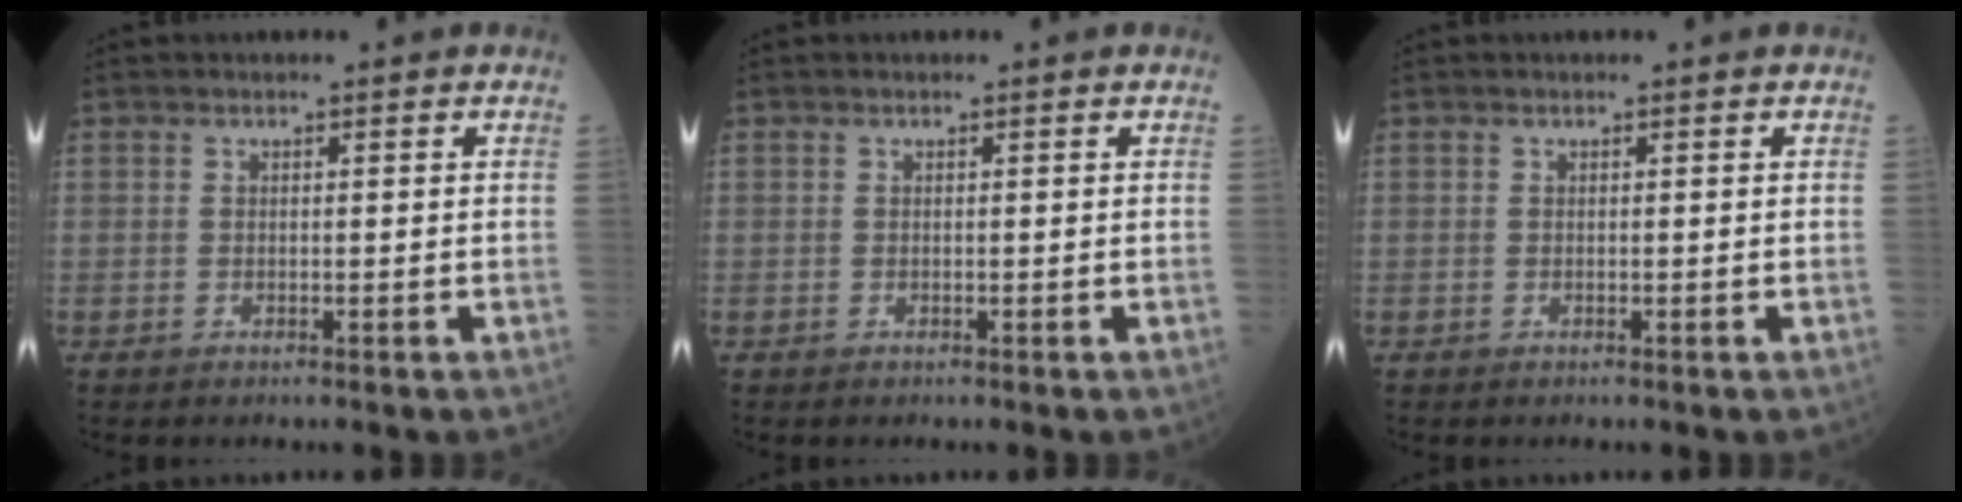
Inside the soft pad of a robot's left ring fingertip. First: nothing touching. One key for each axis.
{"total": 0.0}
{"total": 0.0}